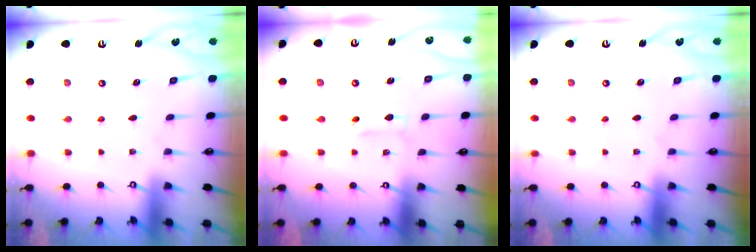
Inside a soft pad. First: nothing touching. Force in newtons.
{"total": 3.6, "press": 3.6, "slide": 0.7}
{"total": 0.0}